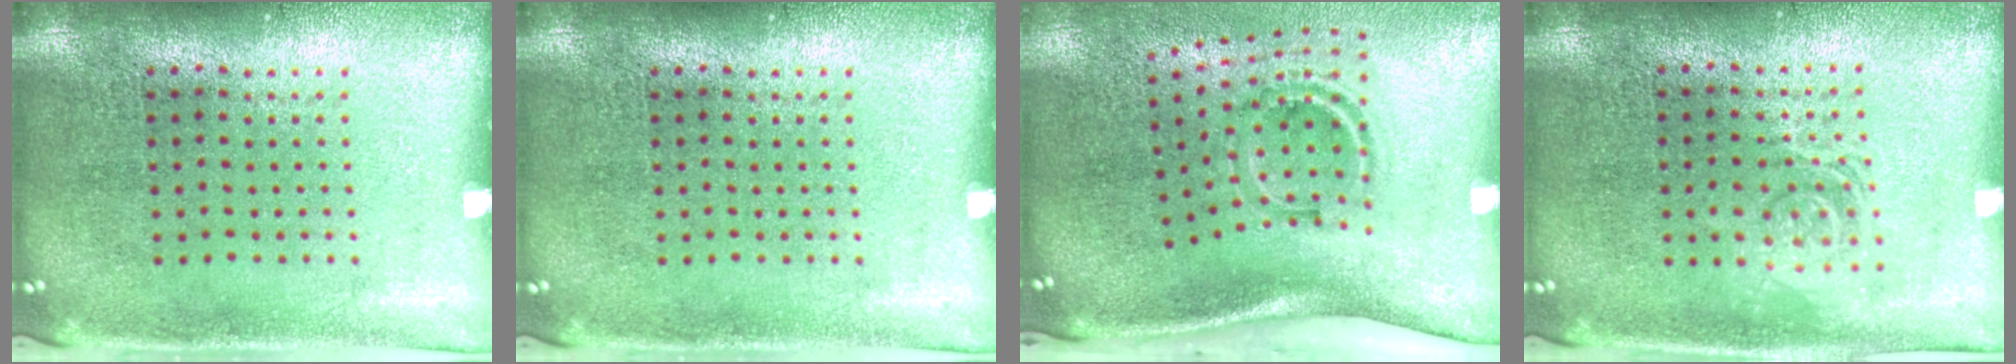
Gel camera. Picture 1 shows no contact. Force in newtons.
{"total": 0.0}
{"total": 2.0, "press": 1.2, "slide": 1.7}
{"total": 1.2, "press": 1.2, "slide": 0.2}